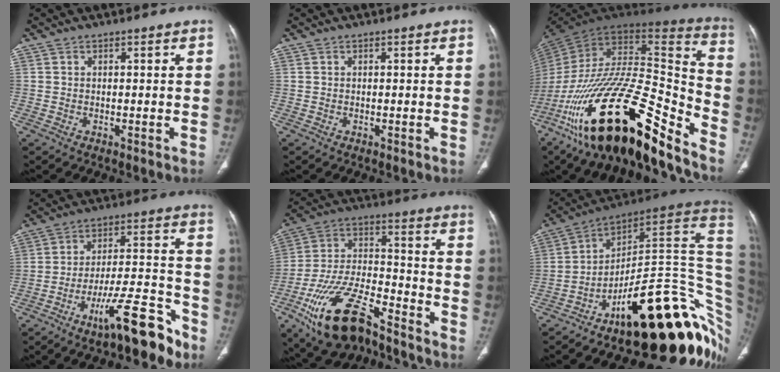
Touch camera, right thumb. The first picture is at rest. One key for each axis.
{"total": 0.0}
{"total": 36.1, "fx": -21.5, "fy": 11.7, "fz": 26.5, "tx": -0.425, "ty": 0.063, "tz": -0.359}
{"total": 14.9, "fx": -9.9, "fy": 3.7, "fz": 10.6, "tx": -0.163, "ty": 0.080, "tz": -0.164}
{"total": 20.2, "fx": -12.6, "fy": 8.5, "fz": 13.3, "tx": -0.259, "ty": 0.062, "tz": -0.223}
{"total": 26.5, "fx": -7.9, "fy": 10.0, "fz": 23.2, "tx": -0.157, "ty": 0.123, "tz": -0.108}